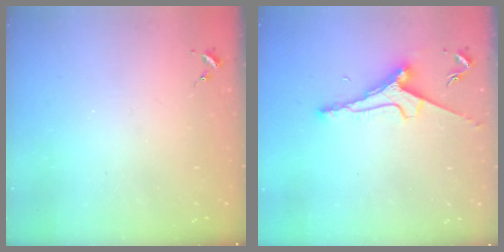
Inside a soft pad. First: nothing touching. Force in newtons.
{"total": 8.0, "press": 8.0, "slide": 0.9}